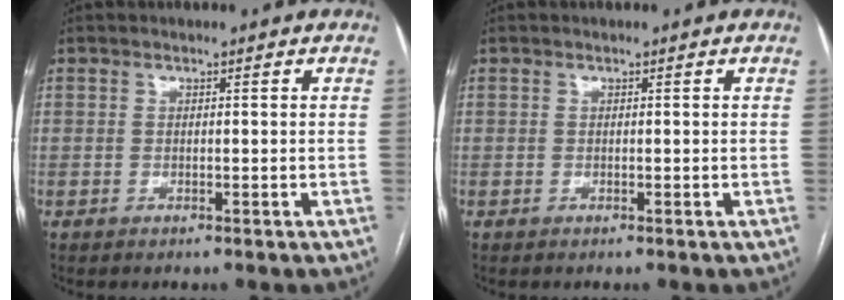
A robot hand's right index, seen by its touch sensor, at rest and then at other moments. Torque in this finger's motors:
{"motor_torque": [0.00, 0.00, 0.00, 0.00]}